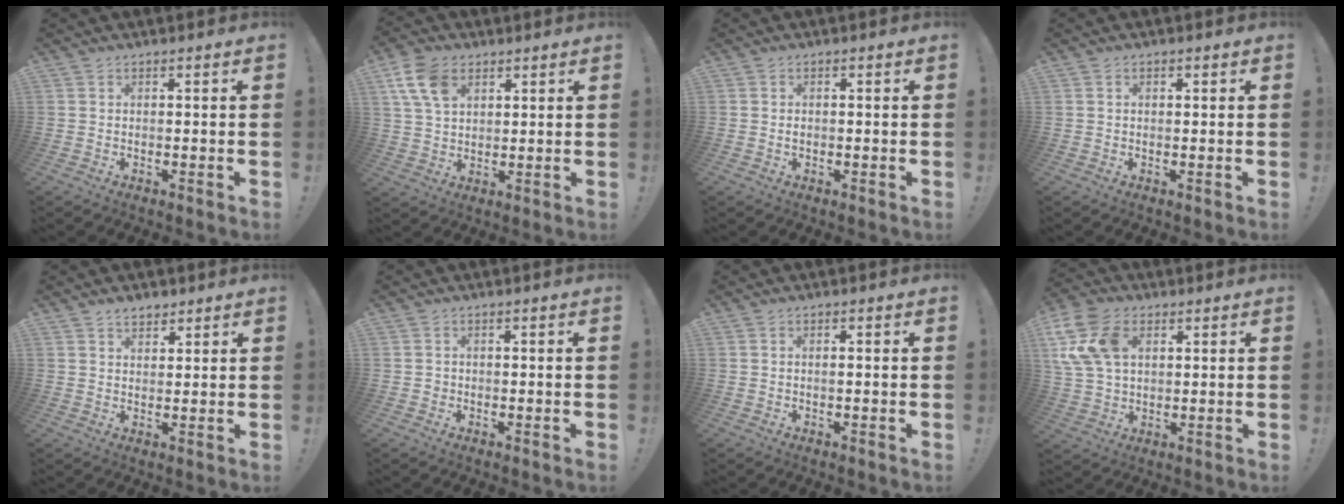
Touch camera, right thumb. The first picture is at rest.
{"total": 11.4, "force": [5.1, 7.8, 6.5], "torque": [-0.128, -0.009, 0.099]}
{"total": 0.5, "force": [-0.3, 0.4, 0.3], "torque": [-0.011, 0.004, -0.004]}
{"total": 0.7, "force": [0.3, 0.5, 0.5], "torque": [-0.002, -0.002, 0.003]}
{"total": 3.4, "force": [2.8, 1.8, 0.9], "torque": [-0.007, -0.017, 0.050]}
{"total": 1.2, "force": [-0.3, 1.1, 0.3], "torque": [-0.012, 0.006, -0.005]}
{"total": 0.8, "force": [-0.4, 0.0, 0.7], "torque": [-0.010, 0.000, -0.008]}
{"total": 14.7, "force": [4.3, 10.0, 9.8], "torque": [-0.200, 0.000, 0.087]}